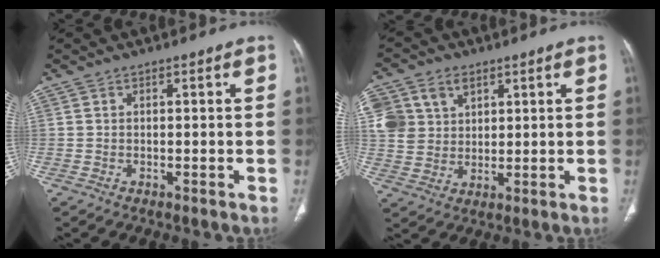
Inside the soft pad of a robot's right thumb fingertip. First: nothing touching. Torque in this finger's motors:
{"motor_torque": [0.00, -0.01, 0.79, 0.66, 0.23]}